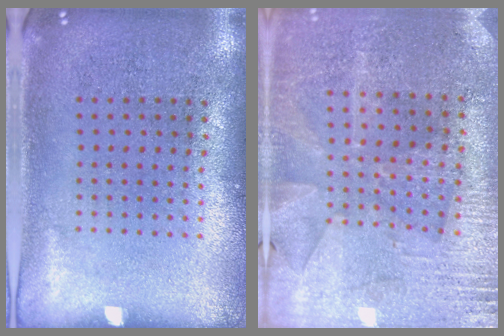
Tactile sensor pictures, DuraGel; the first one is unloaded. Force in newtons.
{"total": 2.8, "press": 2.7, "slide": 0.6}